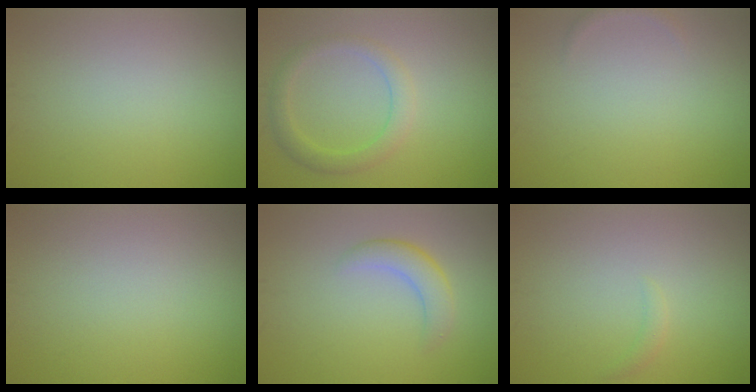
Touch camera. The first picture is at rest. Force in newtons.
{"total": 2.7, "press": 2.6, "slide": 0.2}
{"total": 0.6, "press": 0.6, "slide": 0.1}
{"total": 0.0}
{"total": 2.6, "press": 2.6, "slide": 0.1}
{"total": 0.8, "press": 0.8, "slide": 0.1}